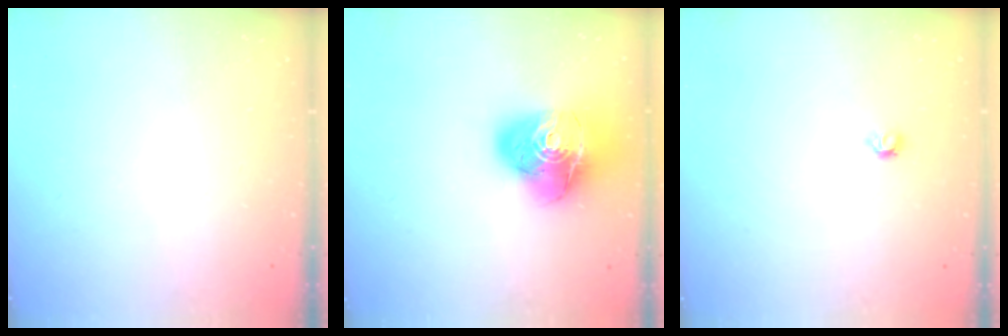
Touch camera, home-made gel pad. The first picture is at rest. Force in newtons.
{"total": 18.9, "press": 18.8, "slide": 2.1}
{"total": 3.6, "press": 3.6, "slide": 0.7}